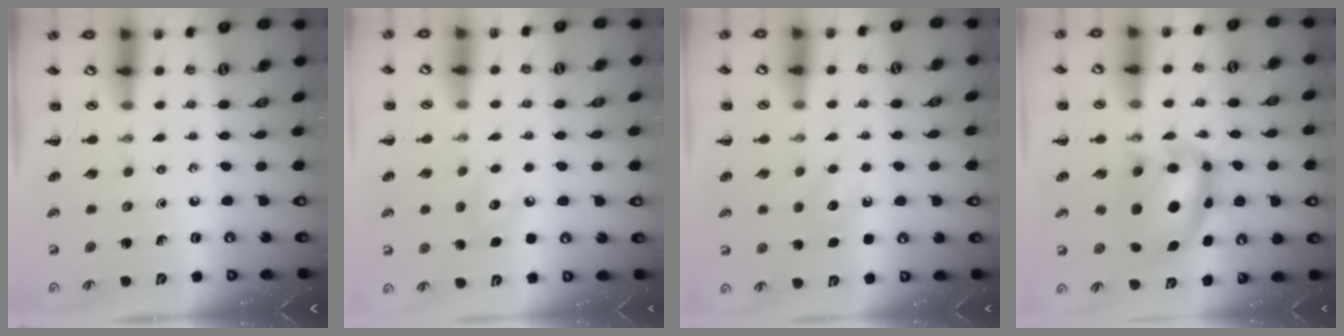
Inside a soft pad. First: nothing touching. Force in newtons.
{"total": 7.4, "press": 7.1, "slide": 2.0}
{"total": 6.7, "press": 6.5, "slide": 1.7}
{"total": 8.8, "press": 8.5, "slide": 2.0}